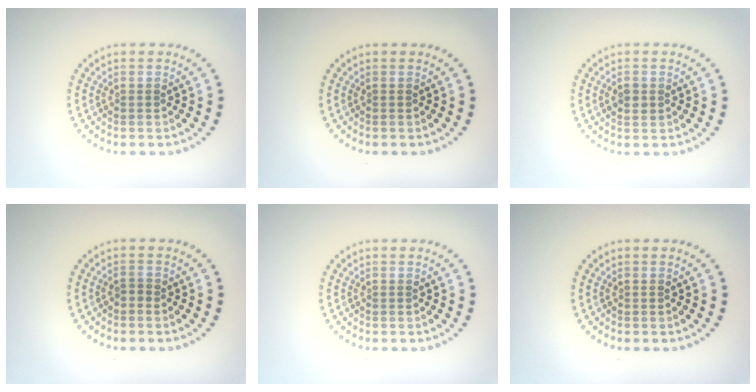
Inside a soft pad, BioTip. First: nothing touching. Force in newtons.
{"total": 0.0}
{"total": 1.0, "press": 1.0, "slide": 0.1}
{"total": 0.8, "press": 0.7, "slide": 0.3}
{"total": 0.0}
{"total": 0.0}